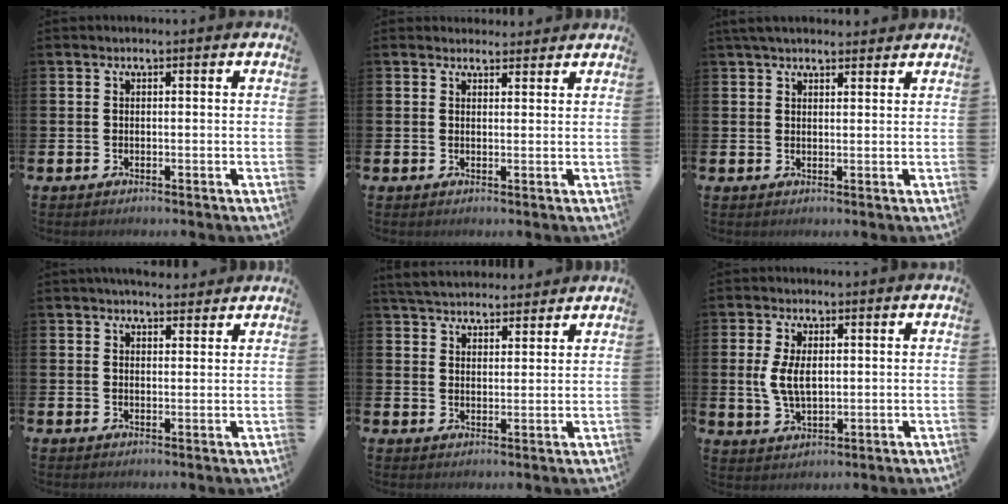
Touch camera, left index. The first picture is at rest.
{"total": 2.0, "force": [1.9, 0.6, -0.2], "torque": [0.012, -0.009, 0.034]}
{"total": 3.4, "force": [3.0, 1.1, 1.1], "torque": [-0.016, -0.010, 0.053]}
{"total": 3.6, "force": [3.5, 0.9, 0.4], "torque": [0.000, -0.018, 0.062]}
{"total": 4.7, "force": [4.6, 1.0, 0.2], "torque": [-0.023, -0.018, 0.085]}
{"total": 5.2, "force": [1.1, 2.8, 4.2], "torque": [-0.071, 0.002, 0.014]}